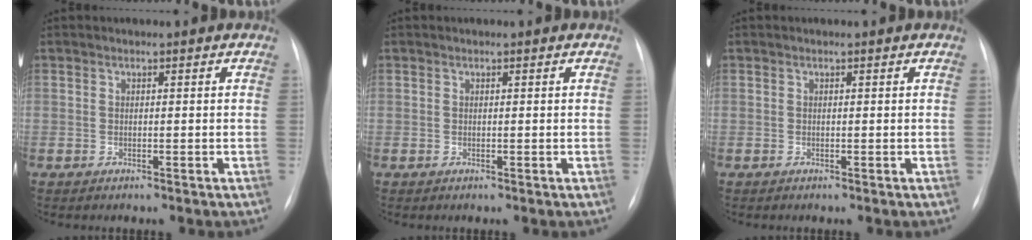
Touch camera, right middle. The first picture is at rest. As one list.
[{"total": 0.0}, {"total": 0.0}]